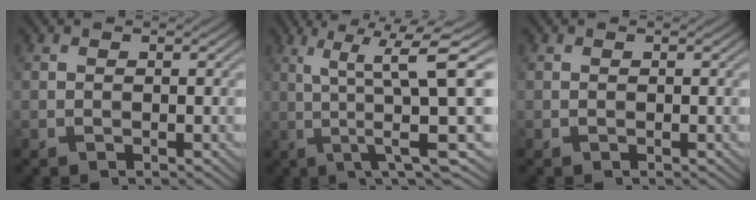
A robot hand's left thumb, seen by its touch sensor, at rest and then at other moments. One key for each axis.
{"total": 9.9, "fx": 1.0, "fy": 1.1, "fz": 9.8, "tx": -0.166, "ty": 0.013, "tz": 0.015}
{"total": 0.0}